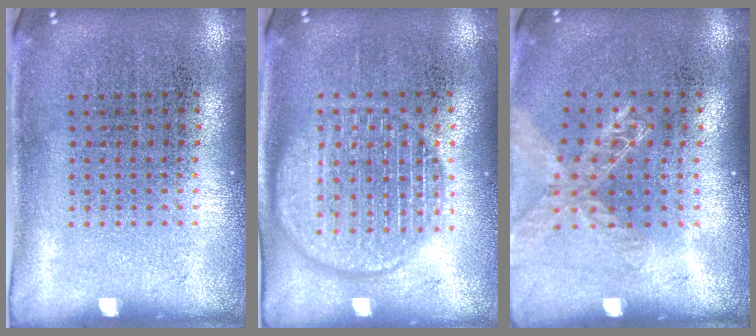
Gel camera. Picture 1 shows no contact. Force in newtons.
{"total": 3.1, "press": 3.1, "slide": 0.3}
{"total": 1.3, "press": 1.3, "slide": 0.2}